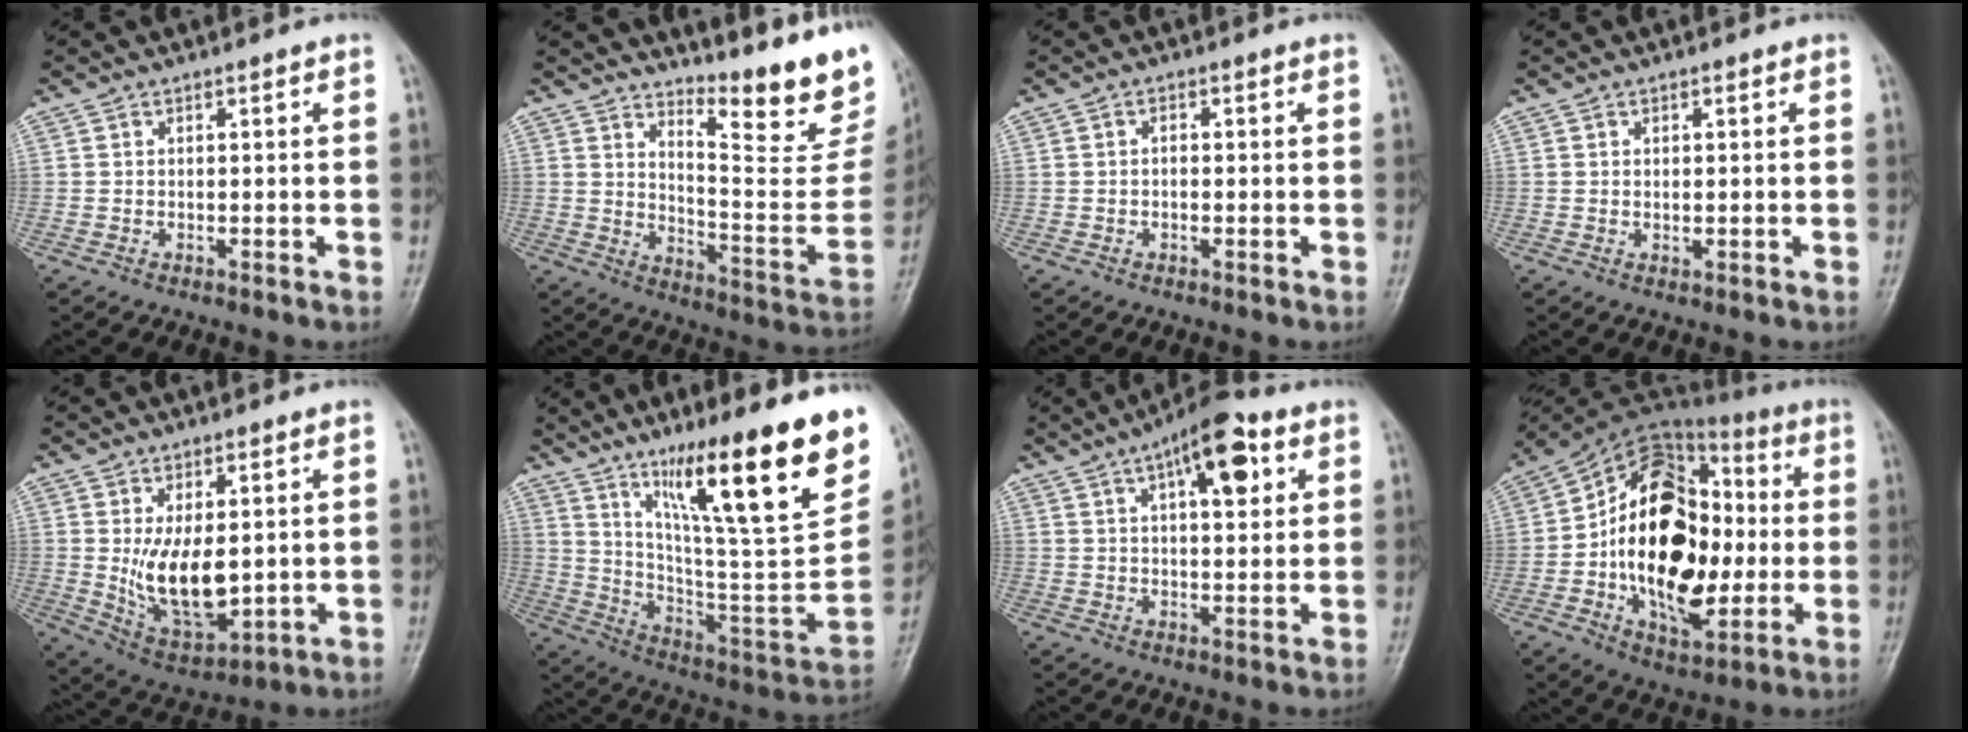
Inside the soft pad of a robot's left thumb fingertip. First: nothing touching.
{"total": 18.0, "force": [14.4, 4.4, 9.8], "torque": [-0.094, -0.135, 0.196]}
{"total": 1.0, "force": [-0.1, 0.6, 0.8], "torque": [-0.011, 0.004, -0.004]}
{"total": 1.0, "force": [0.2, 0.5, 0.9], "torque": [-0.016, -0.002, 0.007]}
{"total": 12.4, "force": [0.7, 6.5, 10.5], "torque": [-0.158, -0.021, 0.033]}
{"total": 31.4, "force": [16.9, 5.9, 25.8], "torque": [-0.357, -0.056, 0.282]}
{"total": 12.1, "force": [5.3, 4.8, 9.8], "torque": [-0.119, -0.003, 0.072]}
{"total": 25.5, "force": [-1.9, 15.9, 19.9], "torque": [-0.299, 0.019, -0.027]}